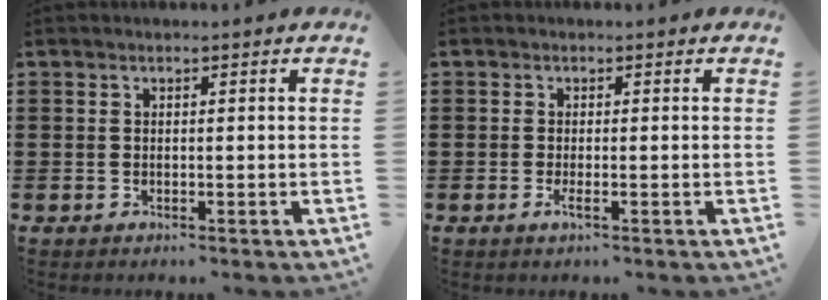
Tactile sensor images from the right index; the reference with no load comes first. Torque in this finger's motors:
{"motor_torque": [-0.88, 0.95, -0.19, -0.12]}